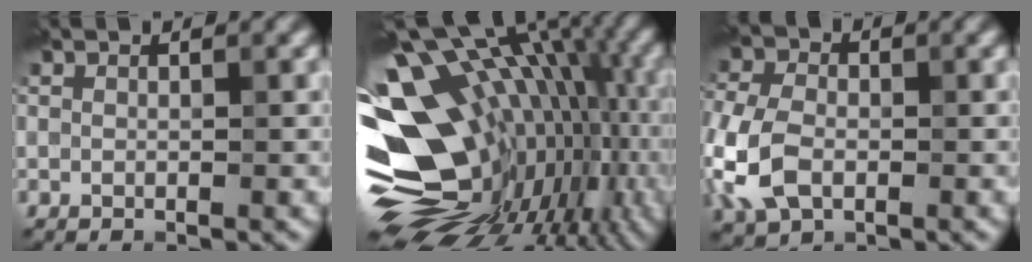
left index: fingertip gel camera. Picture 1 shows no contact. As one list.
[{"total": 18.5, "force": [1.0, 11.8, 14.2], "torque": [-0.209, -0.006, 0.042]}, {"total": 6.8, "force": [-1.7, 4.7, 4.6], "torque": [-0.125, -0.007, -0.043]}]